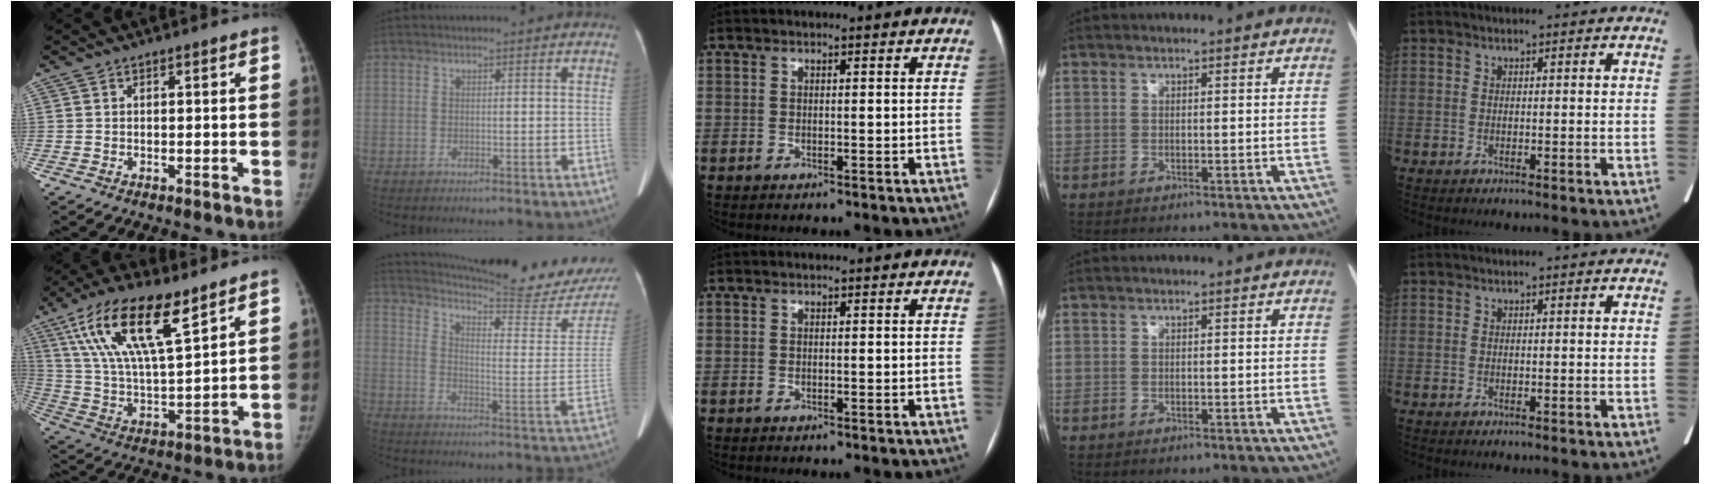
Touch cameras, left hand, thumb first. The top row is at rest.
{"thumb": {"total": 19.1, "force": [10.6, 6.1, 14.7], "torque": [-0.263, -0.032, 0.202]}, "index": {"total": 24.3, "force": [23.4, 0.6, 6.4], "torque": [-0.108, -0.109, 0.297]}}